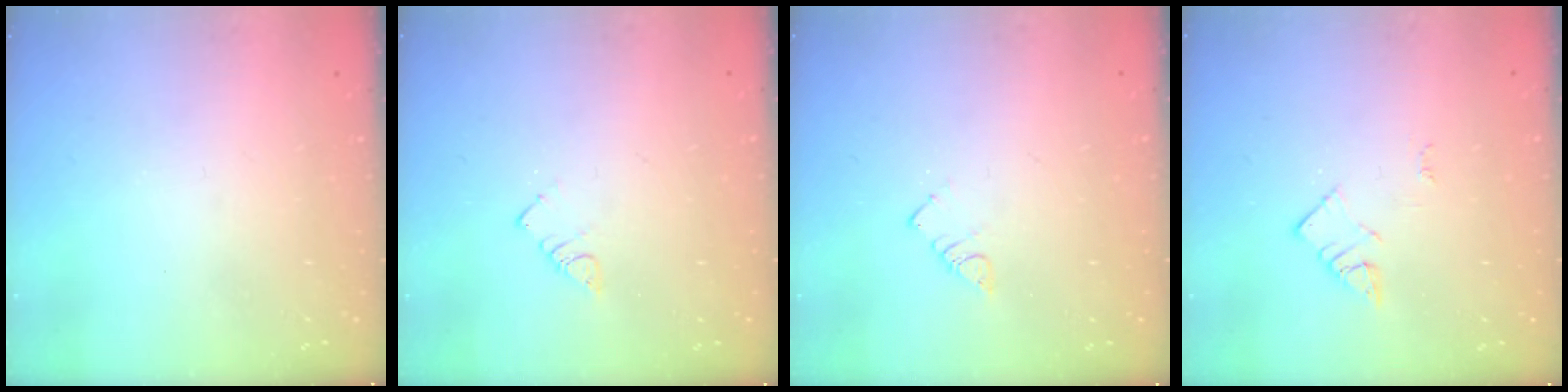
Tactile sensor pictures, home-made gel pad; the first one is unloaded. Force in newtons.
{"total": 2.8, "press": 2.8, "slide": 0.3}
{"total": 2.8, "press": 2.8, "slide": 0.3}
{"total": 3.2, "press": 3.2, "slide": 0.4}